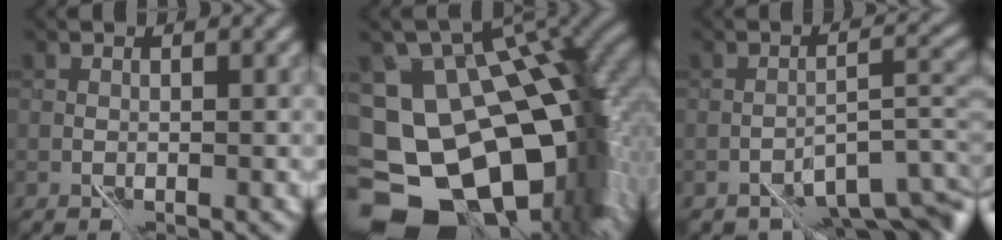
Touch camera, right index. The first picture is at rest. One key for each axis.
{"total": 18.7, "fx": -5.3, "fy": 12.7, "fz": 12.7, "tx": -0.205, "ty": -0.032, "tz": -0.045}
{"total": 6.4, "fx": -4.1, "fy": 2.5, "fz": 4.2, "tx": -0.044, "ty": -0.003, "tz": -0.064}